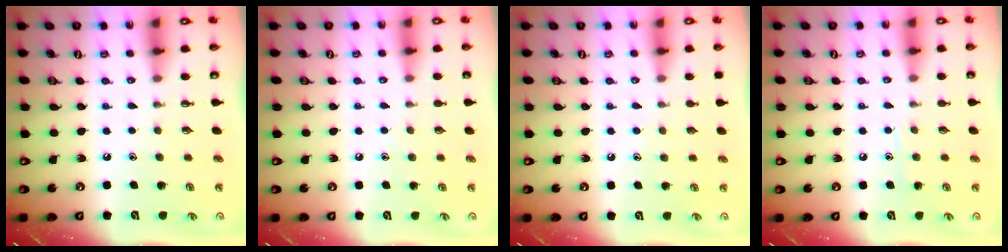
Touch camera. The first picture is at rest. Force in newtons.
{"total": 3.0, "press": 2.9, "slide": 0.4}
{"total": 3.9, "press": 3.9, "slide": 0.4}
{"total": 5.6, "press": 5.6, "slide": 0.4}